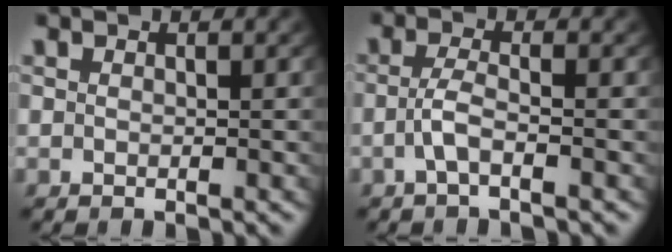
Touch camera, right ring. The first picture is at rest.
{"total": 2.2, "force": [-1.3, 0.0, 1.8], "torque": [-0.041, -0.006, -0.020]}